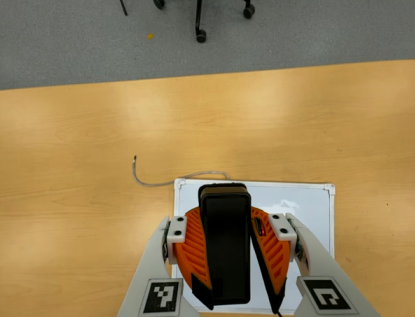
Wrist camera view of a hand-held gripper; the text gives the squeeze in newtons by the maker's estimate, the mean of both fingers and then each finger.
{"total": 11.2, "left": 10.3, "right": 12.1}